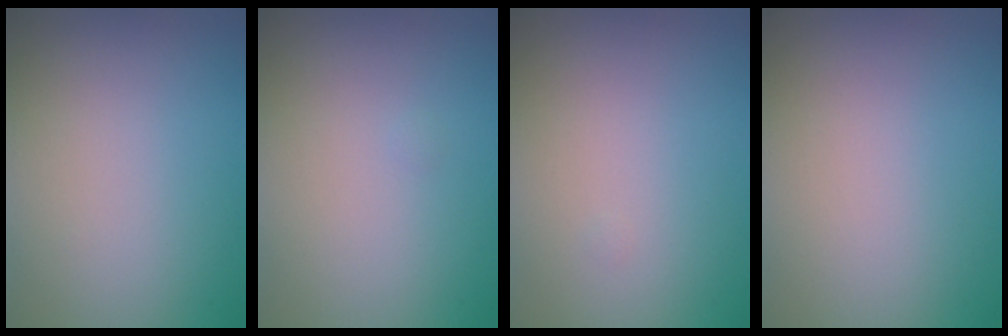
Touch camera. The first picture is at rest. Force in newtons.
{"total": 0.0}
{"total": 0.0}
{"total": 0.0}